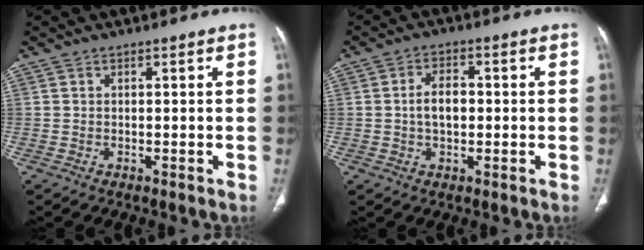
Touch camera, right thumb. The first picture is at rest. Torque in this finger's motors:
{"motor_torque": [0.90, 1.13, 0.61, -0.62, 0.25]}